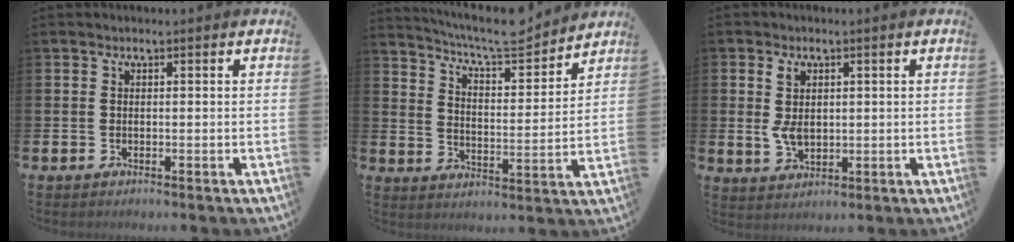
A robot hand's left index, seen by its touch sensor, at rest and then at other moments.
{"total": 7.8, "force": [7.3, 1.1, 2.3], "torque": [-0.062, -0.053, 0.125]}
{"total": 4.2, "force": [1.3, 2.8, 2.9], "torque": [-0.051, 0.006, 0.020]}